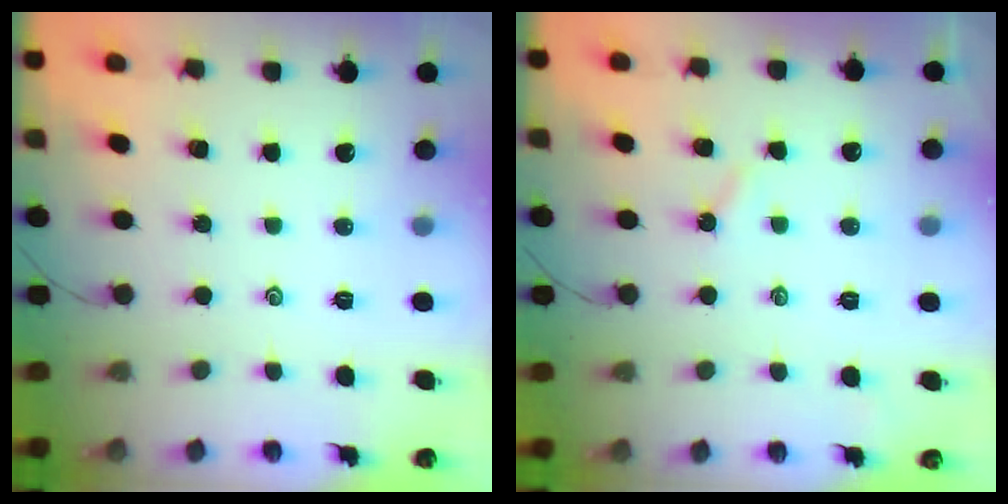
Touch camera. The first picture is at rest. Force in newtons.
{"total": 2.2, "press": 2.2, "slide": 0.4}